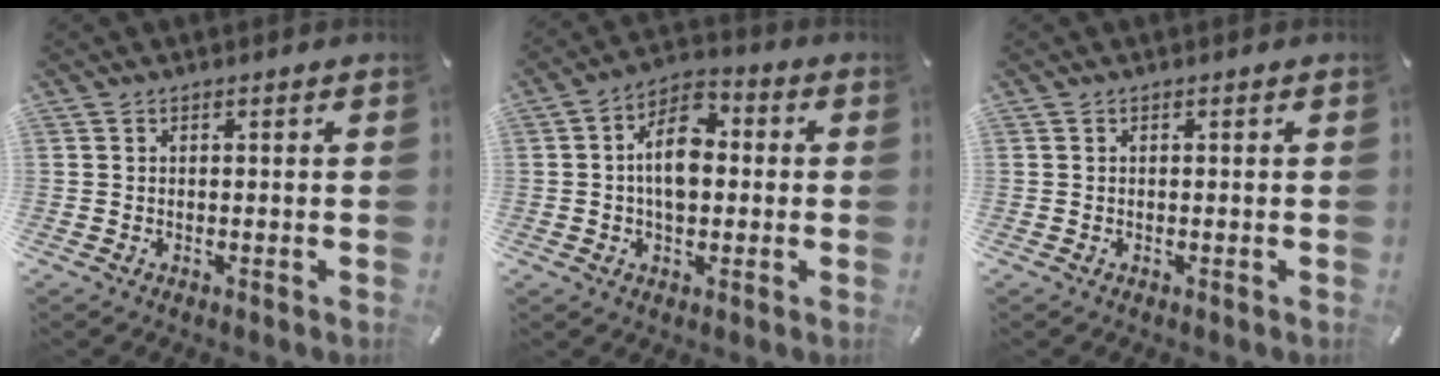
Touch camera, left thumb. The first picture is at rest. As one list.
[{"total": 10.4, "force": [0.2, 6.8, 7.9], "torque": [-0.133, 0.010, 0.001]}, {"total": 0.0}]